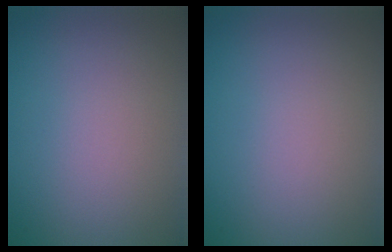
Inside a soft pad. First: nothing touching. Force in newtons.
{"total": 0.0}